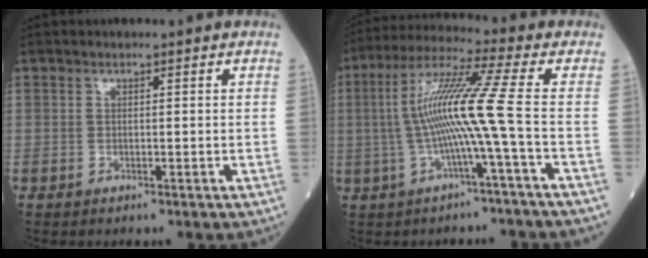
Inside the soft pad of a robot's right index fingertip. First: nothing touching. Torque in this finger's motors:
{"motor_torque": [2.00, -0.03, 1.03, 0.21]}